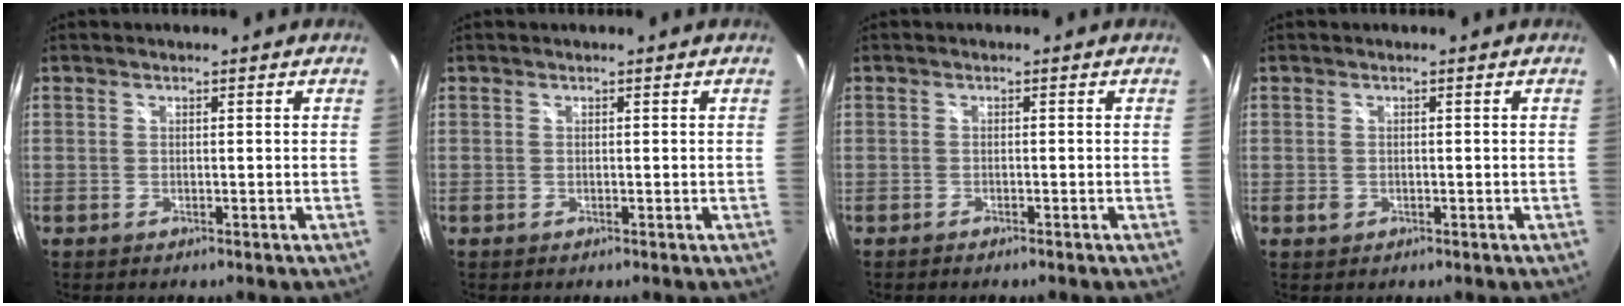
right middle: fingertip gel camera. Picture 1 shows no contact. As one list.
[{"total": 0.0}, {"total": 1.0, "force": [-0.9, 0.2, 0.4], "torque": [-0.011, -0.004, -0.017]}, {"total": 1.3, "force": [-0.4, 1.1, 0.6], "torque": [-0.009, -0.001, -0.007]}]